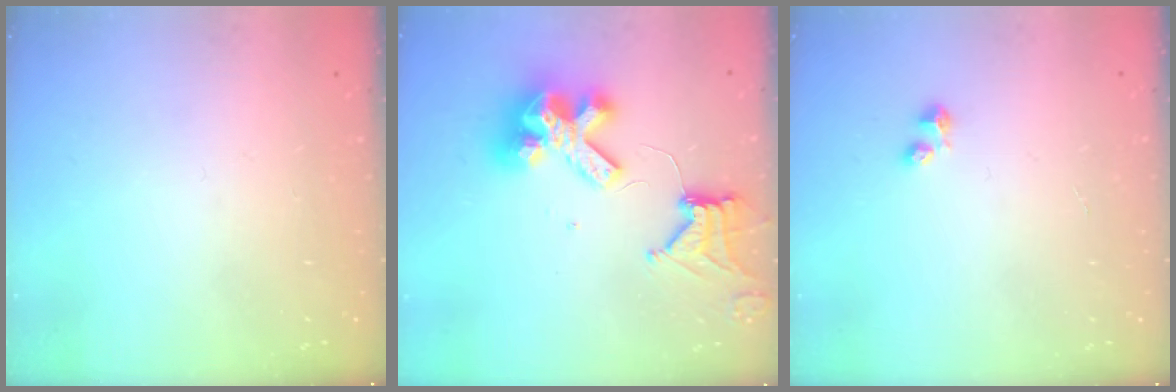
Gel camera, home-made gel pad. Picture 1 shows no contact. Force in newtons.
{"total": 13.4, "press": 13.3, "slide": 1.6}
{"total": 2.5, "press": 2.5, "slide": 0.4}